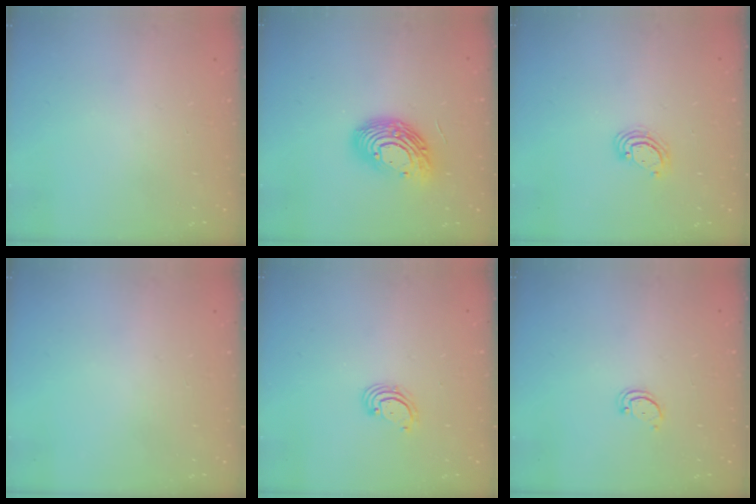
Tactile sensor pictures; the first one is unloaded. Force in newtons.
{"total": 13.7, "press": 13.7, "slide": 0.5}
{"total": 4.0, "press": 4.0, "slide": 0.3}
{"total": 0.0}
{"total": 2.6, "press": 2.6, "slide": 0.3}
{"total": 2.2, "press": 2.2, "slide": 0.4}